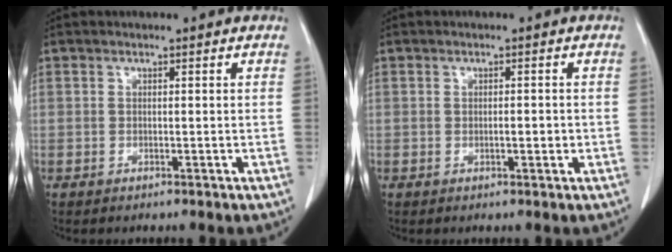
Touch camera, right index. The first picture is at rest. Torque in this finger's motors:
{"motor_torque": [0.46, -0.29, 0.24, 0.04]}